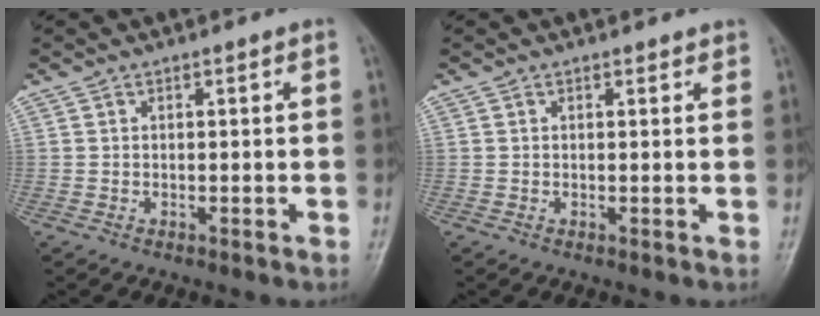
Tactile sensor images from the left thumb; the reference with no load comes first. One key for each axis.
{"total": 0.8, "fx": 0.8, "fy": 0.2, "fz": 0.2, "tx": -0.001, "ty": -0.004, "tz": 0.009}